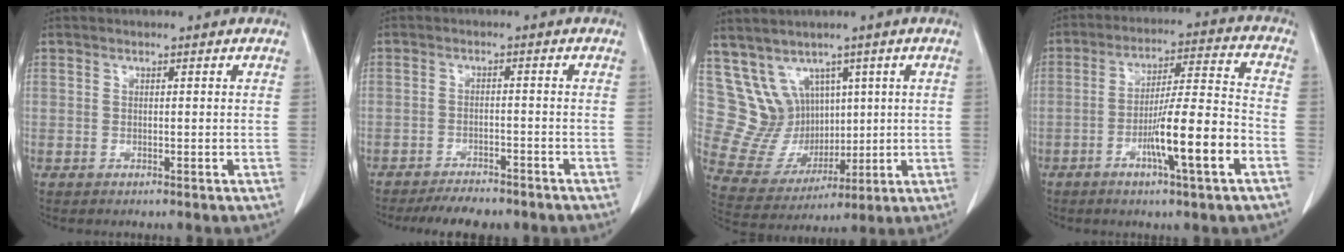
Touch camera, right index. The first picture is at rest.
{"total": 6.9, "force": [-6.0, 1.8, 2.7], "torque": [-0.037, -0.006, -0.086]}
{"total": 8.9, "force": [4.4, 7.5, 1.9], "torque": [-0.046, 0.037, 0.113]}
{"total": 12.0, "force": [-4.8, 0.1, 11.0], "torque": [-0.186, 0.002, -0.078]}